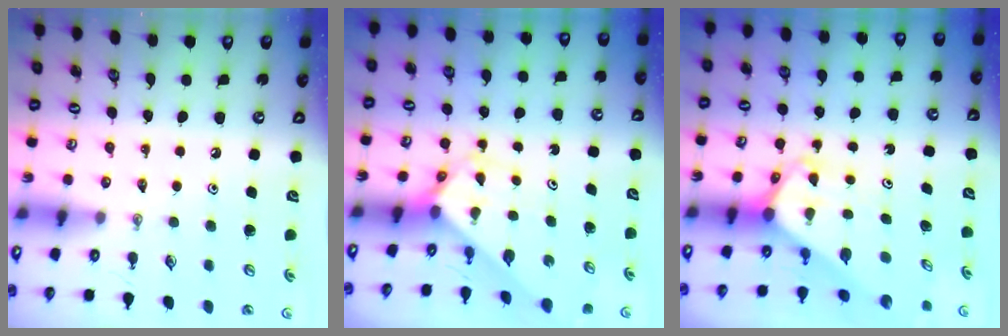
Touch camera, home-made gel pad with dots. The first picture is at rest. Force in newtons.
{"total": 2.7, "press": 2.7, "slide": 0.1}
{"total": 2.5, "press": 2.5, "slide": 0.1}